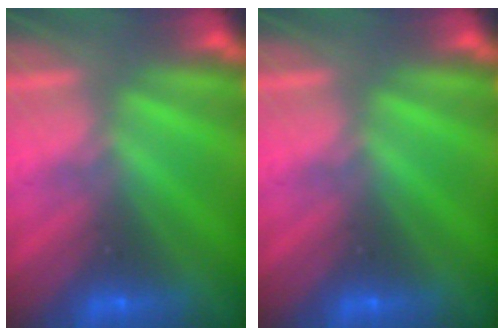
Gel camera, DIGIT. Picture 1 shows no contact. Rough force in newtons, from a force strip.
{"total": 0.0}